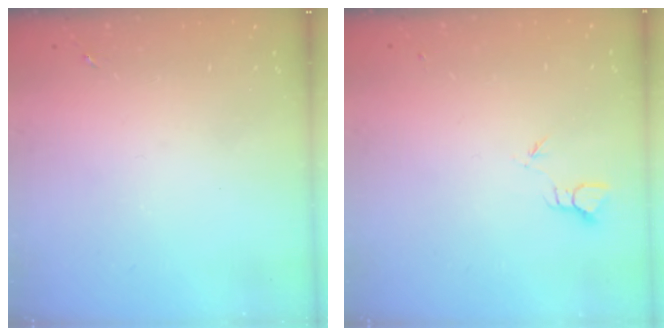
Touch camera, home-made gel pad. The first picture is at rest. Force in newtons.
{"total": 2.0, "press": 2.0, "slide": 0.1}